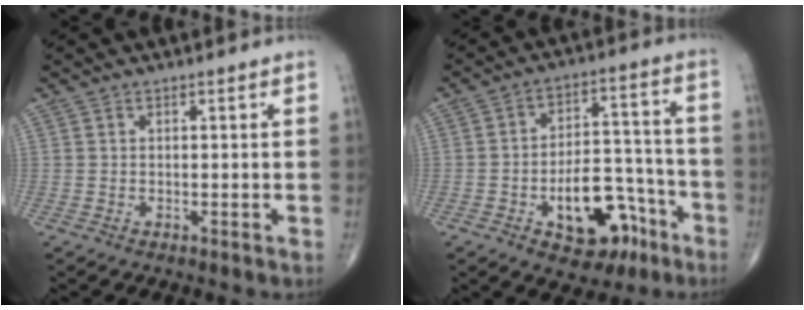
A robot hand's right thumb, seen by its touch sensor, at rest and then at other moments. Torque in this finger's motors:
{"motor_torque": [1.44, 1.32, 0.63, -0.84, 0.10]}